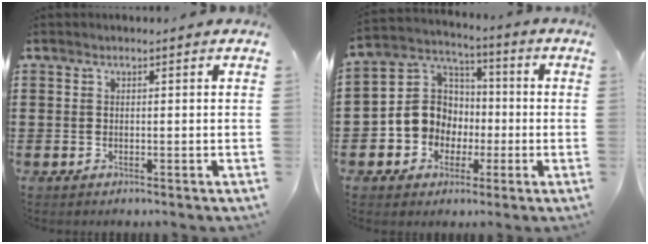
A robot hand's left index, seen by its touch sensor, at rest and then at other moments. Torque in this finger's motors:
{"motor_torque": [1.18, 0.81, 0.43, 0.10]}